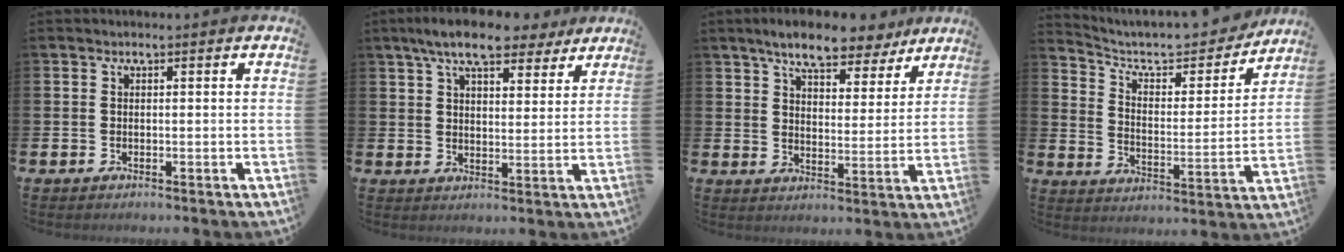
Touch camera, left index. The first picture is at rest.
{"total": 9.0, "force": [7.5, 2.6, 4.2], "torque": [-0.085, -0.018, 0.133]}
{"total": 8.2, "force": [7.2, 2.3, 3.1], "torque": [-0.067, -0.034, 0.125]}
{"total": 8.0, "force": [7.1, 2.5, 2.7], "torque": [-0.077, -0.054, 0.117]}